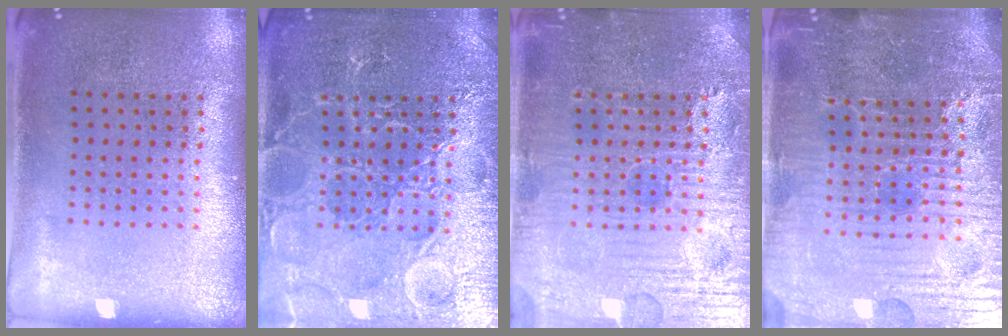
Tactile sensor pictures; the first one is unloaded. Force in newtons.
{"total": 5.0, "press": 5.0, "slide": 0.7}
{"total": 4.6, "press": 4.6, "slide": 0.4}
{"total": 6.0, "press": 5.6, "slide": 2.2}